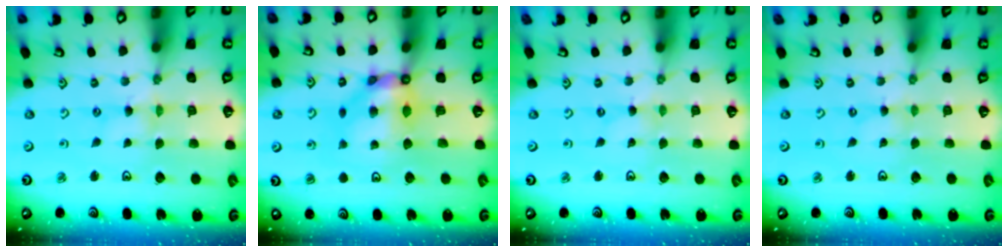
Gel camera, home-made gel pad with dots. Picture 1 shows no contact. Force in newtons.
{"total": 8.1, "press": 8.0, "slide": 0.8}
{"total": 0.0}
{"total": 0.0}